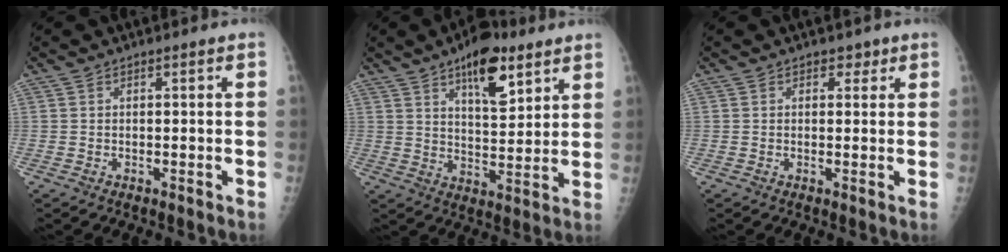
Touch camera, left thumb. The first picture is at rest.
{"total": 12.4, "force": [7.1, 5.2, 8.8], "torque": [-0.104, -0.038, 0.112]}
{"total": 1.6, "force": [0.9, 1.2, 0.5], "torque": [0.015, -0.004, 0.008]}